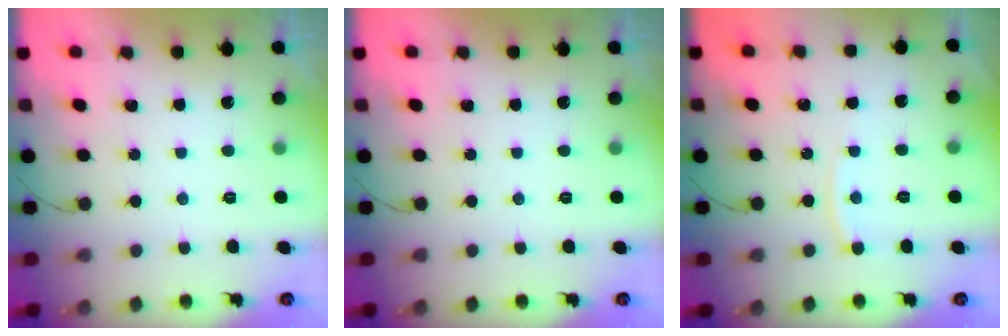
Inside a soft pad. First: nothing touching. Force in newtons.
{"total": 0.0}
{"total": 3.4, "press": 3.3, "slide": 0.4}